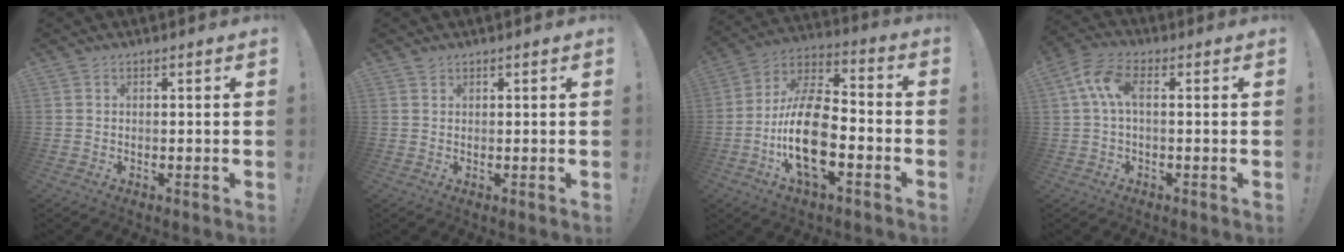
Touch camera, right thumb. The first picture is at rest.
{"total": 1.0, "force": [0.9, 0.5, 0.1], "torque": [0.003, -0.003, 0.016]}
{"total": 19.9, "force": [-5.5, 9.9, 16.3], "torque": [-0.306, 0.027, -0.089]}
{"total": 8.4, "force": [1.3, 3.8, 7.3], "torque": [-0.160, 0.005, 0.027]}